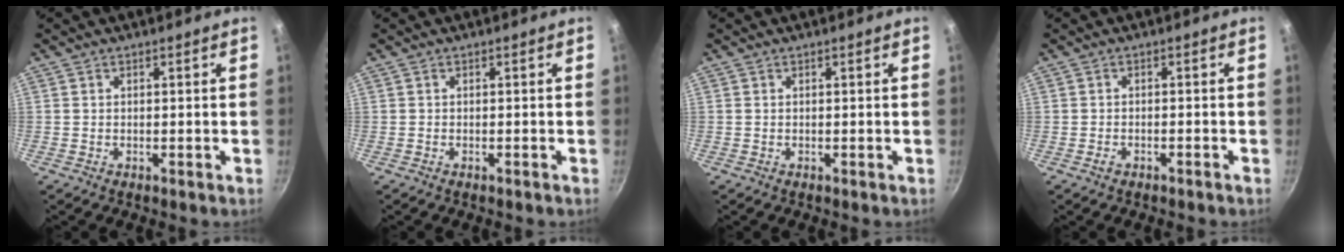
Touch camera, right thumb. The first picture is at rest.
{"total": 0.0}
{"total": 0.0}
{"total": 1.1, "force": [-0.9, 0.4, 0.5], "torque": [-0.019, 0.011, -0.015]}